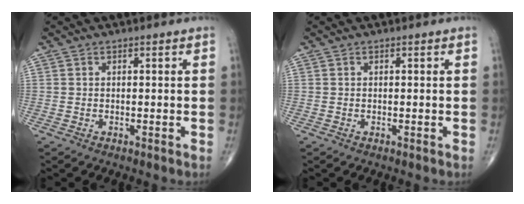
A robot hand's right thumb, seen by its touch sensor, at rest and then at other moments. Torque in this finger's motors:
{"motor_torque": [-0.11, 0.11, 0.00, -0.01, 0.02]}